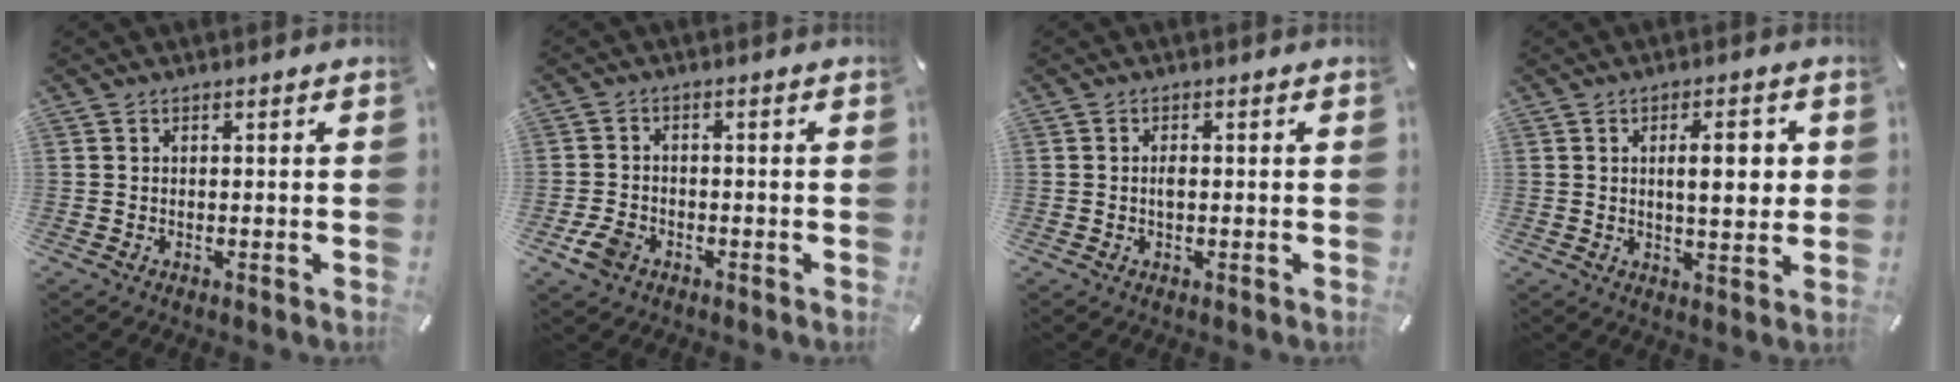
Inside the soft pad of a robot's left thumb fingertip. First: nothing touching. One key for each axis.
{"total": 4.9, "fx": -2.5, "fy": 3.5, "fz": 2.3, "tx": -0.055, "ty": 0.007, "tz": -0.048}
{"total": 1.7, "fx": -0.1, "fy": 0.8, "fz": 1.5, "tx": -0.028, "ty": 0.001, "tz": -0.003}
{"total": 8.4, "fx": 1.7, "fy": 3.3, "fz": 7.6, "tx": -0.108, "ty": -0.005, "tz": 0.019}